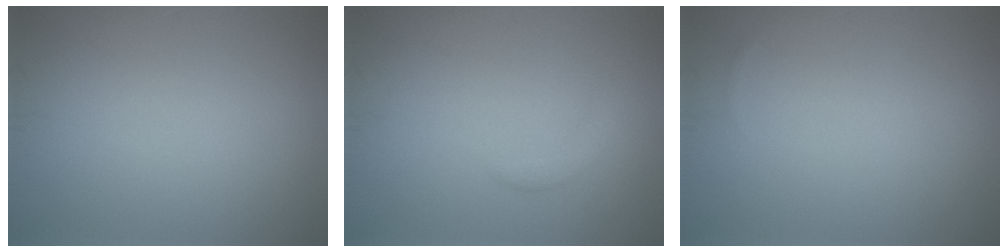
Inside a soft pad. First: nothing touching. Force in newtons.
{"total": 1.1, "press": 1.1, "slide": 0.0}
{"total": 0.0}